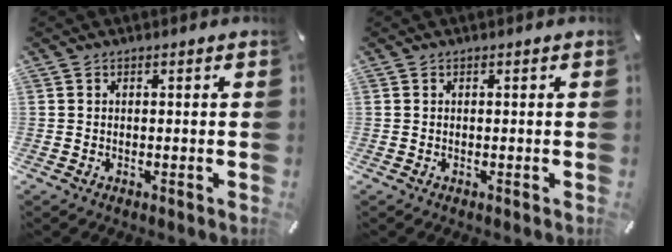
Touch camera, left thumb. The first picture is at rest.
{"total": 0.0}